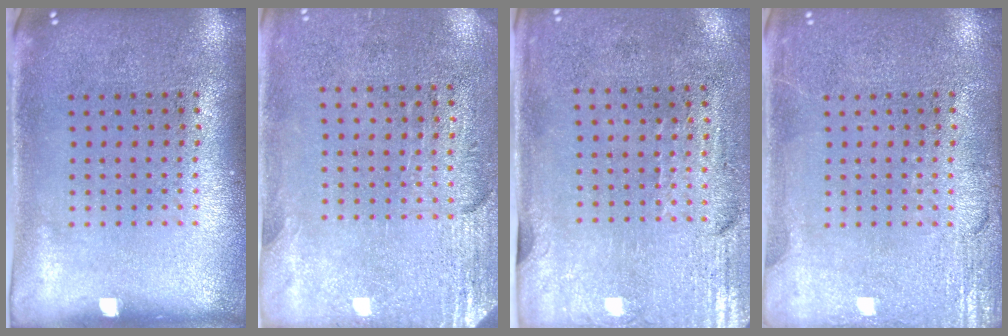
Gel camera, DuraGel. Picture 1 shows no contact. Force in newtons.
{"total": 2.8, "press": 2.5, "slide": 1.4}
{"total": 3.0, "press": 2.5, "slide": 1.6}
{"total": 3.0, "press": 3.0, "slide": 0.4}